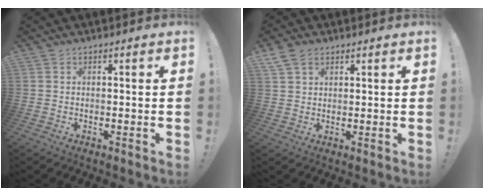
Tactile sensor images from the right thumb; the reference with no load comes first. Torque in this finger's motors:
{"motor_torque": [0.01, 0.01, 0.23, 0.10, 0.11]}